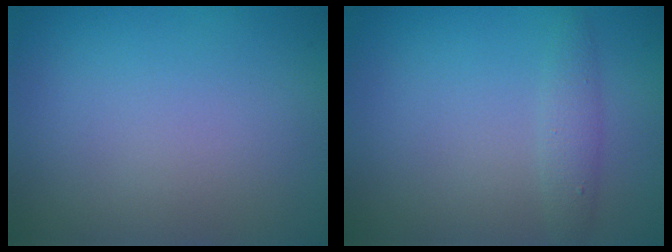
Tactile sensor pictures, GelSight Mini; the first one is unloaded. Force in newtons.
{"total": 1.6, "press": 1.6, "slide": 0.0}